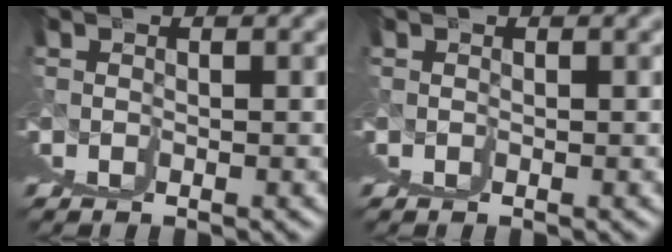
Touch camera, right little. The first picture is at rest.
{"total": 0.0}